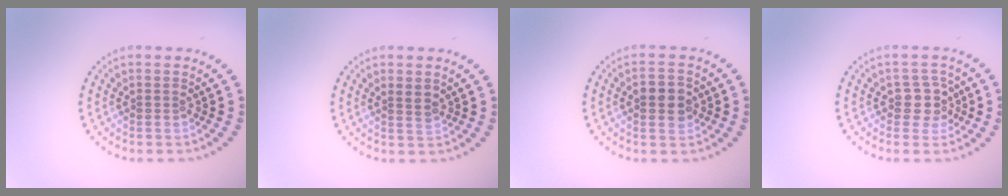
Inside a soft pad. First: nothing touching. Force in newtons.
{"total": 1.1, "press": 0.9, "slide": 0.6}
{"total": 3.1, "press": 3.1, "slide": 0.2}
{"total": 2.4, "press": 2.0, "slide": 1.2}